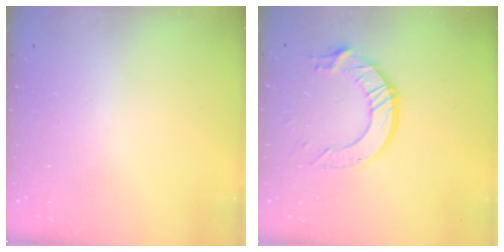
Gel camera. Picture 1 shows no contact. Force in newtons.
{"total": 11.8, "press": 11.8, "slide": 1.1}